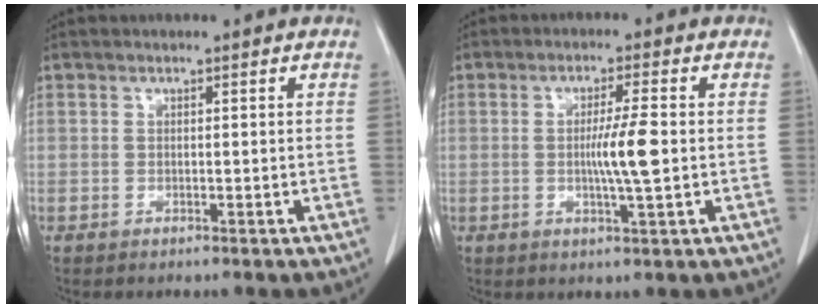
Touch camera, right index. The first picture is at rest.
{"total": 5.5, "force": [-0.4, -0.3, 5.5], "torque": [-0.097, -0.006, -0.008]}